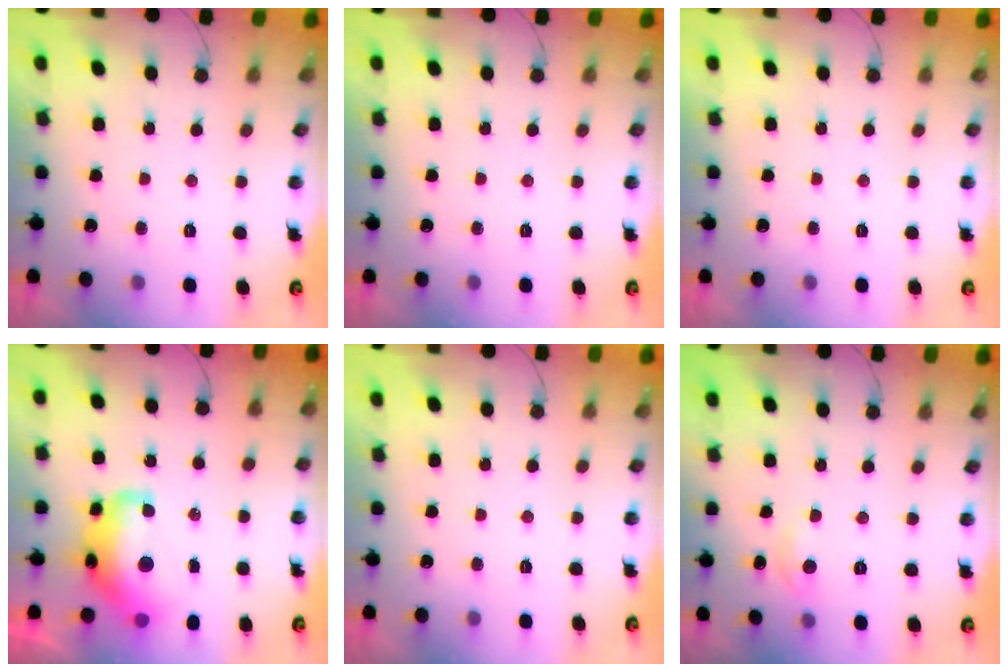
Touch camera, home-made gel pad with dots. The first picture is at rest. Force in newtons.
{"total": 0.0}
{"total": 0.0}
{"total": 15.3, "press": 15.2, "slide": 1.5}
{"total": 0.0}
{"total": 2.8, "press": 2.8, "slide": 0.4}